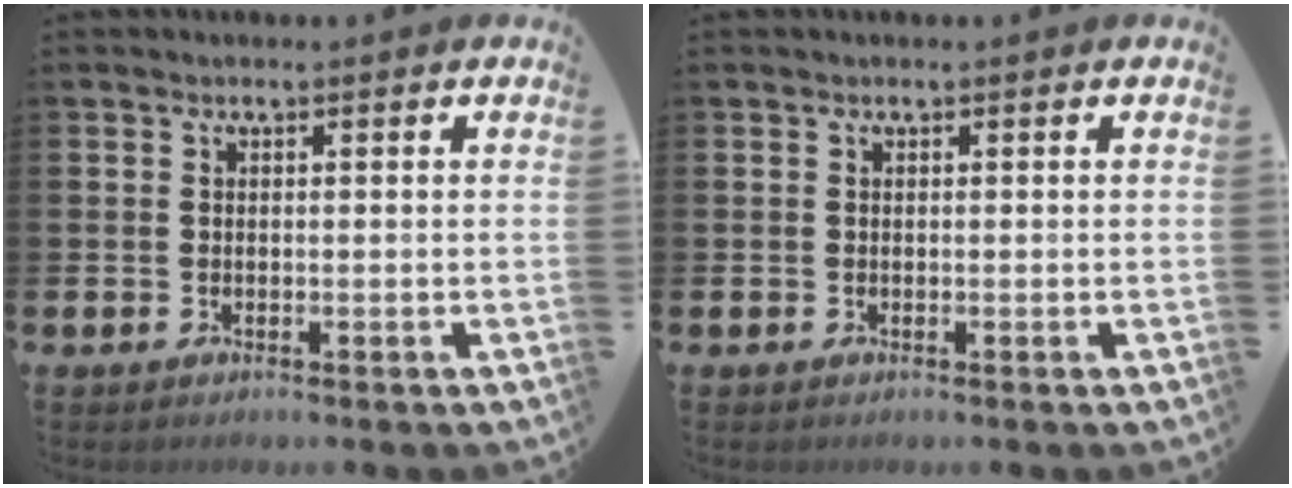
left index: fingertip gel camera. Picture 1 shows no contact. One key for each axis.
{"total": 0.0}